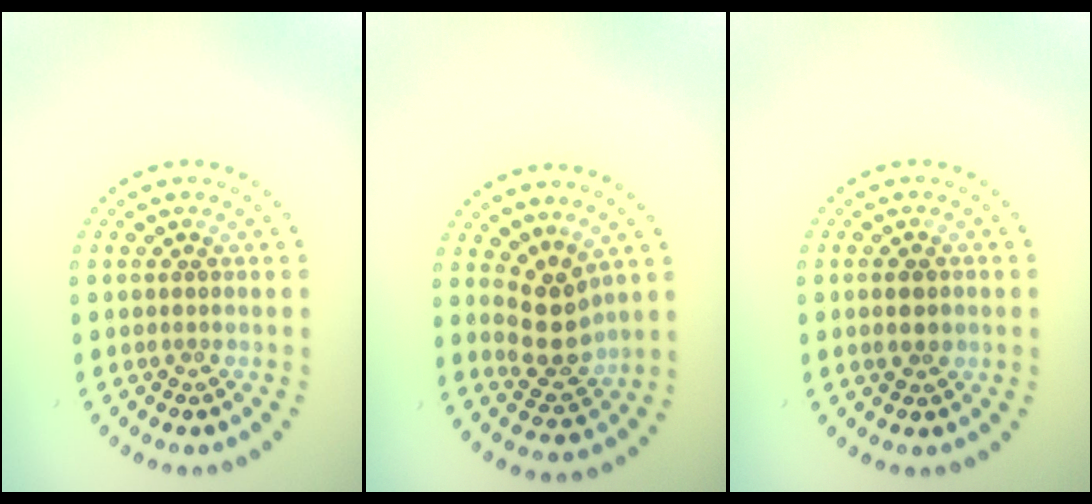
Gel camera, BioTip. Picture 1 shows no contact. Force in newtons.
{"total": 3.8, "press": 3.4, "slide": 1.7}
{"total": 2.4, "press": 2.3, "slide": 0.1}